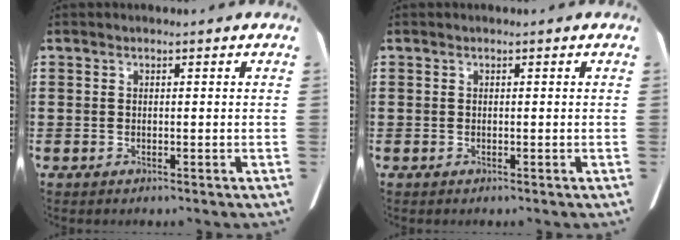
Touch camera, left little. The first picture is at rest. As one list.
[{"total": 0.0}]